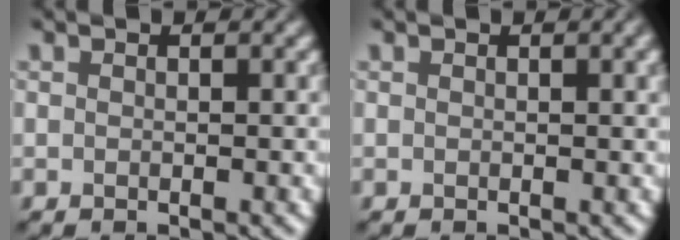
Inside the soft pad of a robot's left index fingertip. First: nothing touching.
{"total": 1.3, "force": [0.4, 0.3, 1.2], "torque": [-0.013, 0.004, 0.005]}